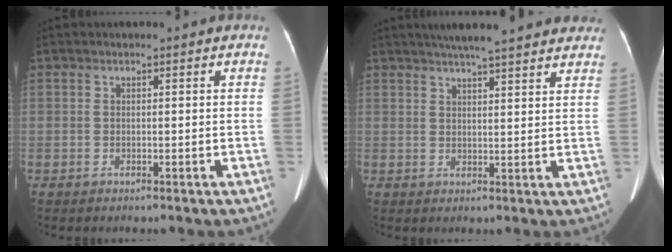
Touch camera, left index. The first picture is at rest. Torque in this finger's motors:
{"motor_torque": [0.29, -0.46, 0.01, 0.02]}